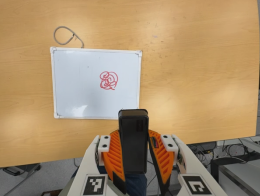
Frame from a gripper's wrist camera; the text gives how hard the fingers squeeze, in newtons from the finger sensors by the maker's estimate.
{"total": 8.0, "left": 7.0, "right": 8.9}